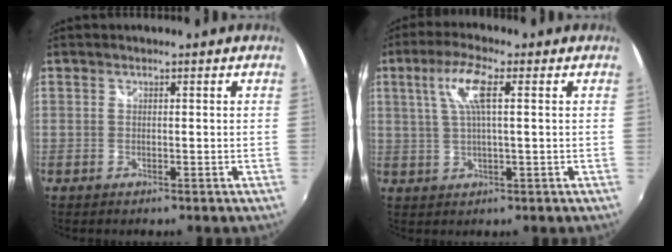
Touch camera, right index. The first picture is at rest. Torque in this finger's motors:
{"motor_torque": [0.46, 0.01, 0.25, 0.08]}